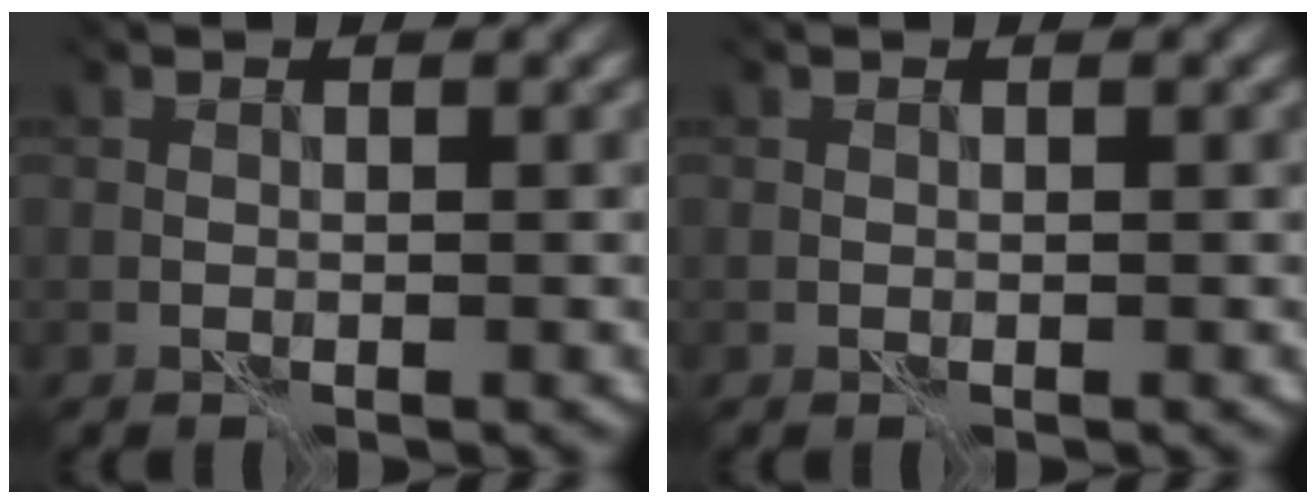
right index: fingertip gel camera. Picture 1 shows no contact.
{"total": 0.0}